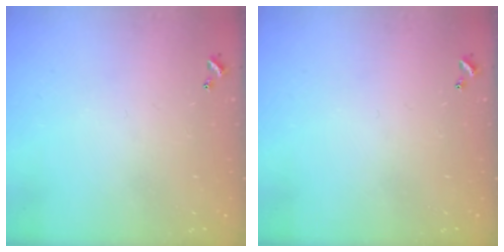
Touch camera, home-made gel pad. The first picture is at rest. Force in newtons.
{"total": 0.0}